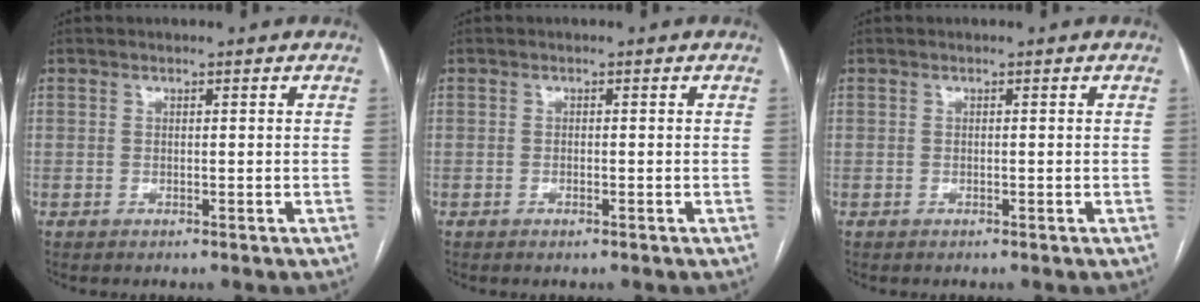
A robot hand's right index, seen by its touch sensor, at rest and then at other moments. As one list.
[{"total": 0.6, "force": [-0.4, 0.1, 0.4], "torque": [-0.008, -0.001, -0.004]}, {"total": 0.0}]